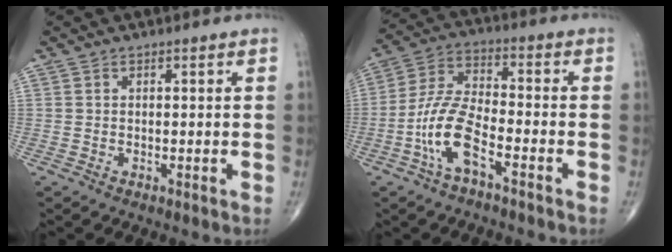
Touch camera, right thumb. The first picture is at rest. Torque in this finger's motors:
{"motor_torque": [3.82, 1.19, 1.22, -0.11, 0.14]}